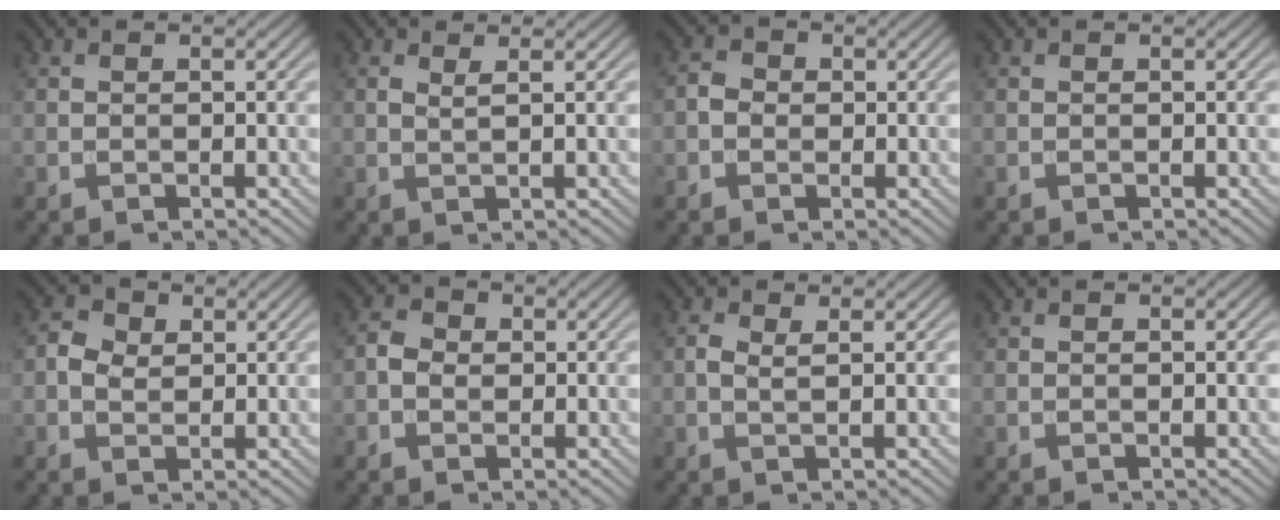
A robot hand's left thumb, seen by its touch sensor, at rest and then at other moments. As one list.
[{"total": 1.4, "force": [0.7, 0.2, 1.1], "torque": [-0.022, 0.004, 0.011]}, {"total": 1.9, "force": [-0.3, 1.6, 0.8], "torque": [-0.018, 0.002, -0.012]}, {"total": 0.0}, {"total": 2.7, "force": [0.7, 2.0, 1.6], "torque": [-0.038, 0.003, 0.009]}, {"total": 2.2, "force": [-0.1, 1.8, 1.2], "torque": [-0.027, 0.004, -0.009]}, {"total": 1.6, "force": [0.5, 0.4, 1.5], "torque": [-0.035, 0.003, 0.008]}, {"total": 0.0}]